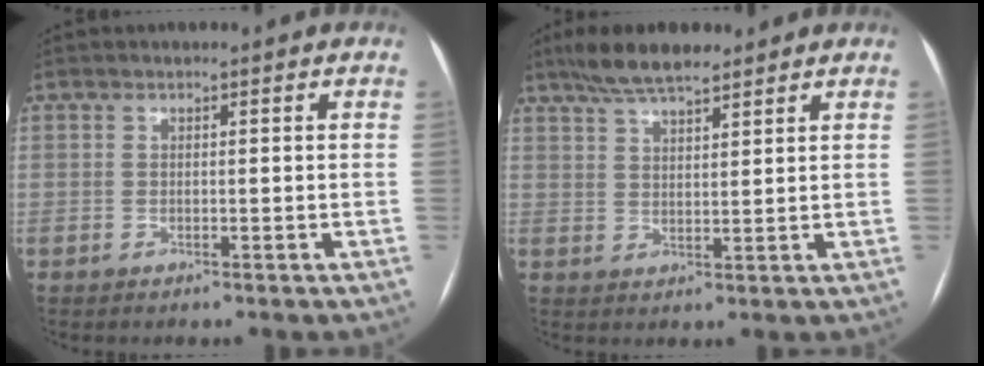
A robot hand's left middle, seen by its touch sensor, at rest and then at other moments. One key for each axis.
{"total": 7.6, "fx": 6.1, "fy": 1.6, "fz": 4.3, "tx": -0.080, "ty": 0.017, "tz": 0.107}